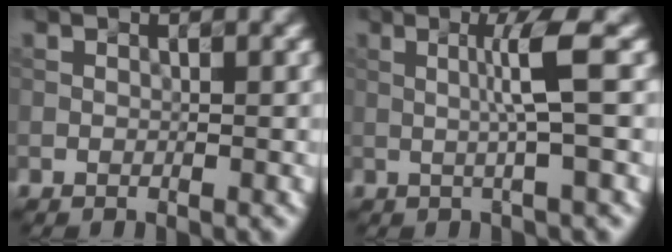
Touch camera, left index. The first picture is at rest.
{"total": 3.2, "force": [0.3, -0.1, 3.2], "torque": [-0.064, 0.001, 0.005]}